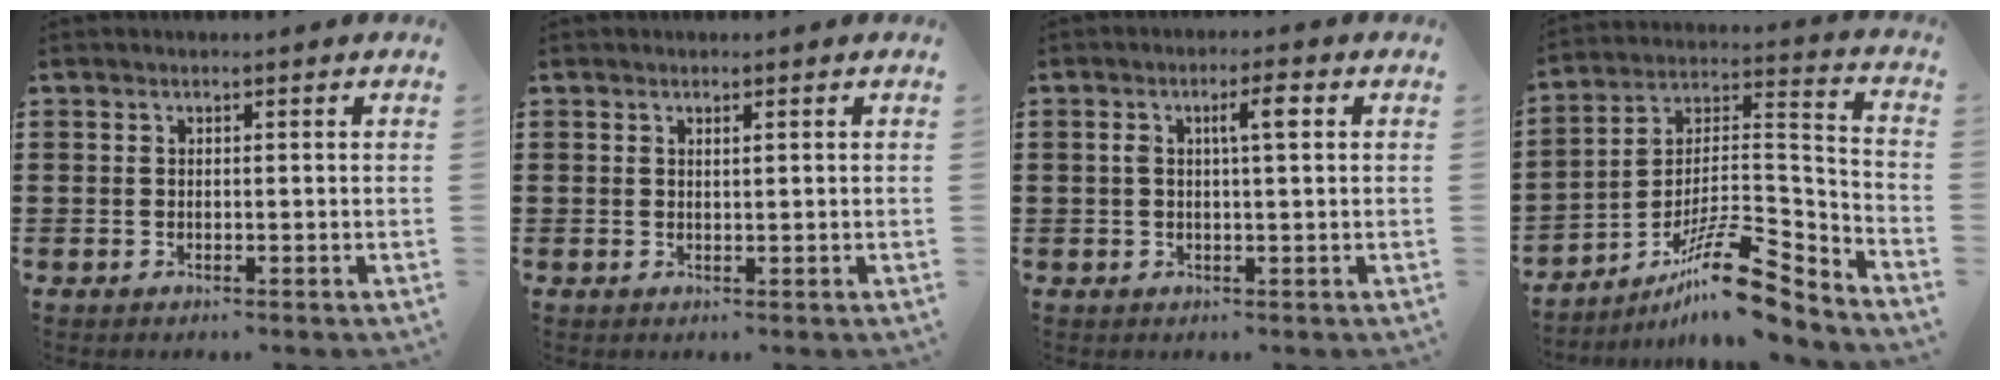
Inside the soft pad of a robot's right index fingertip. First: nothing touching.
{"total": 0.6, "force": [0.3, 0.1, 0.5], "torque": [-0.011, 0.000, 0.006]}
{"total": 3.8, "force": [0.9, 0.9, 3.5], "torque": [-0.055, 0.004, 0.008]}
{"total": 13.6, "force": [-9.9, 3.5, 8.6], "torque": [-0.142, 0.034, -0.182]}